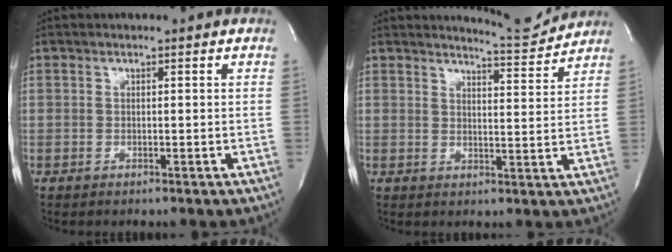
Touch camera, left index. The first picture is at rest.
{"total": 5.0, "force": [5.0, -0.5, -0.5], "torque": [-0.005, -0.029, 0.066]}